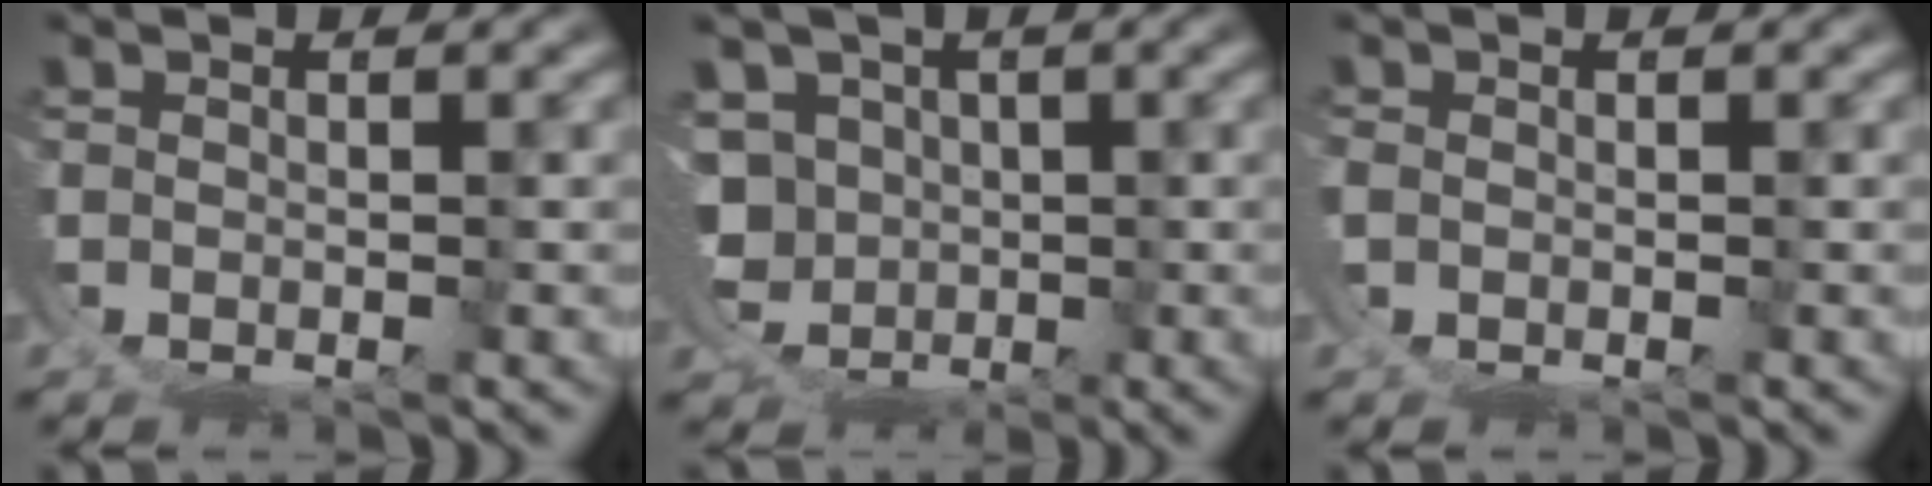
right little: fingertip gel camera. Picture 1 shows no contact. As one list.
[{"total": 6.4, "force": [0.8, 6.2, 1.3], "torque": [-0.053, -0.039, 0.029]}, {"total": 0.7, "force": [0.1, 0.6, -0.3], "torque": [-0.004, -0.001, 0.000]}]